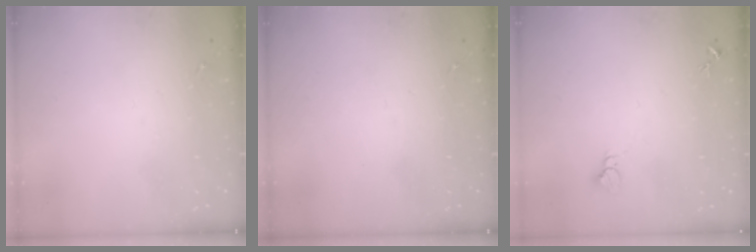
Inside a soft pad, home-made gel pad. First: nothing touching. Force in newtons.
{"total": 0.0}
{"total": 3.2, "press": 3.2, "slide": 0.1}